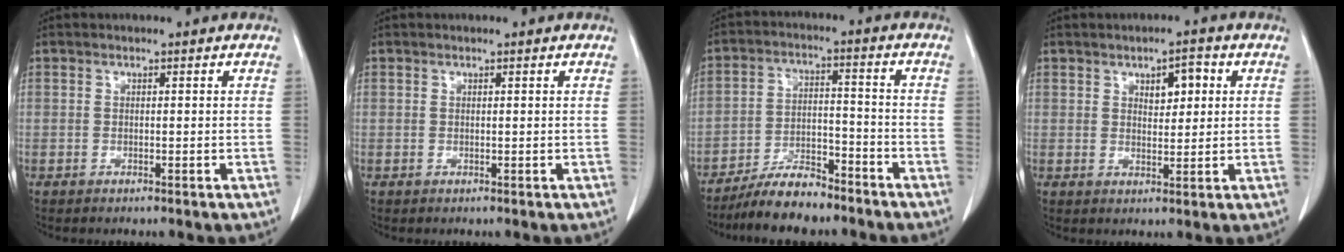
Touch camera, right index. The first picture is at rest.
{"total": 0.0}
{"total": 8.5, "force": [-7.4, 2.2, 3.7], "torque": [-0.063, -0.002, -0.132]}
{"total": 4.0, "force": [1.5, 1.8, 3.2], "torque": [-0.046, 0.005, 0.023]}